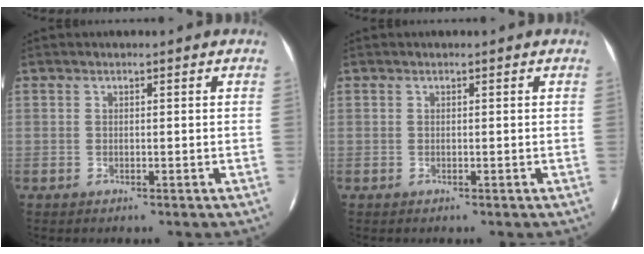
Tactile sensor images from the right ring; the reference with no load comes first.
{"total": 0.0}